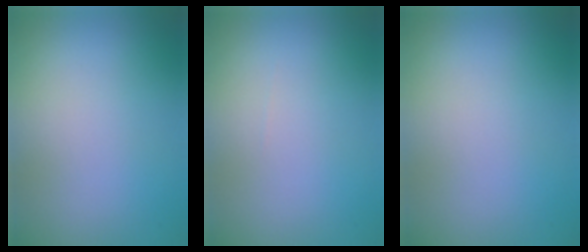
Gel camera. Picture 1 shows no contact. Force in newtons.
{"total": 0.0}
{"total": 0.0}